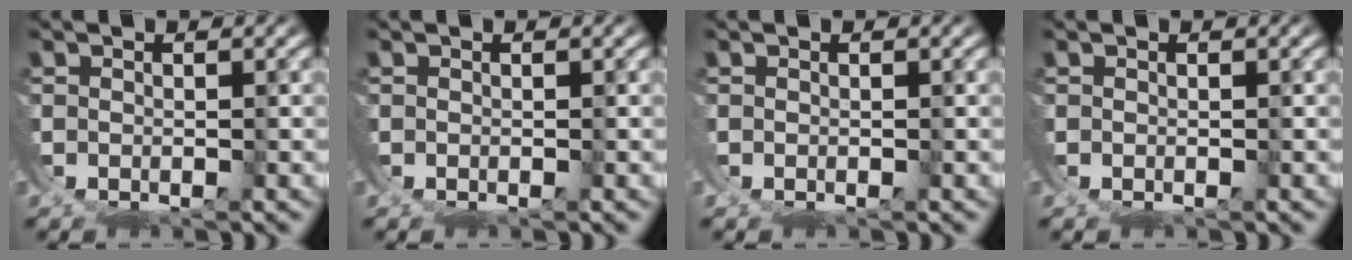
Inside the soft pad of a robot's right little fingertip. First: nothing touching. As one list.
[{"total": 0.0}, {"total": 0.6, "force": [0.1, 0.4, 0.4], "torque": [-0.009, 0.003, 0.002]}, {"total": 0.0}]